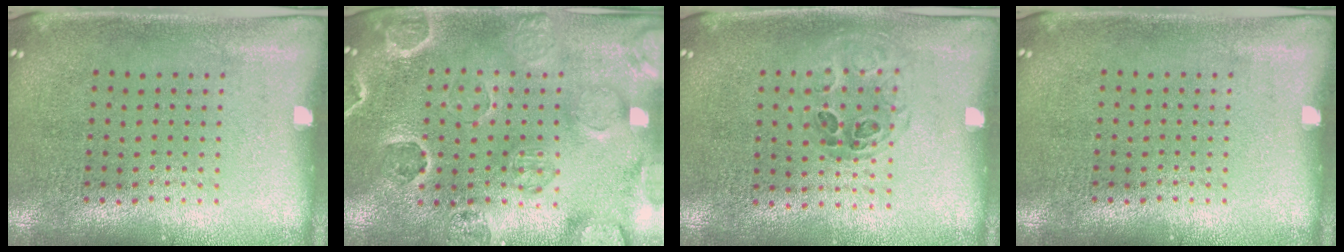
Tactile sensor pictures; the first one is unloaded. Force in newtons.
{"total": 2.6, "press": 2.5, "slide": 0.6}
{"total": 1.0, "press": 0.7, "slide": 0.6}
{"total": 0.0}